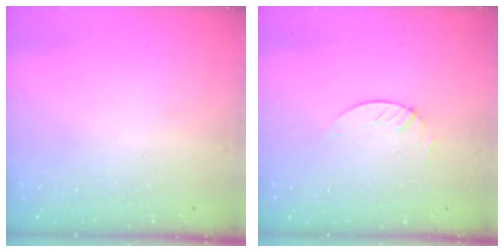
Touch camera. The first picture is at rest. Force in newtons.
{"total": 2.1, "press": 2.1, "slide": 0.2}